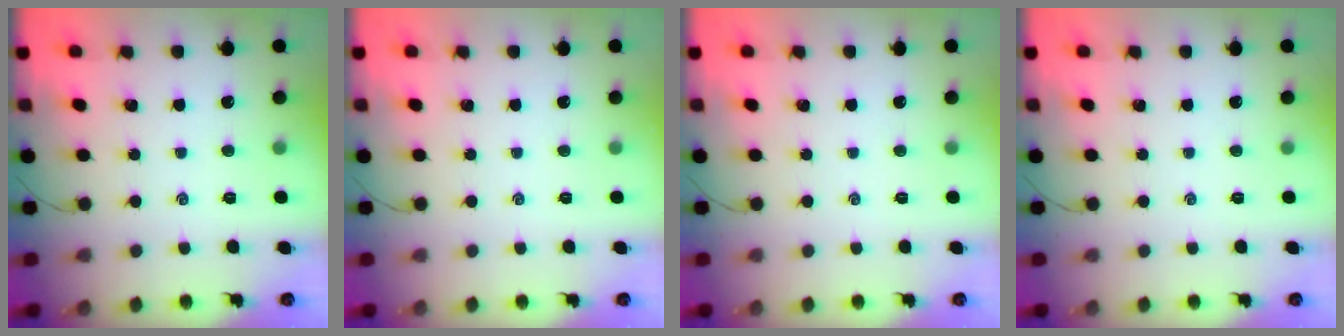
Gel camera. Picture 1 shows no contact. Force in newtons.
{"total": 0.0}
{"total": 0.0}
{"total": 0.0}